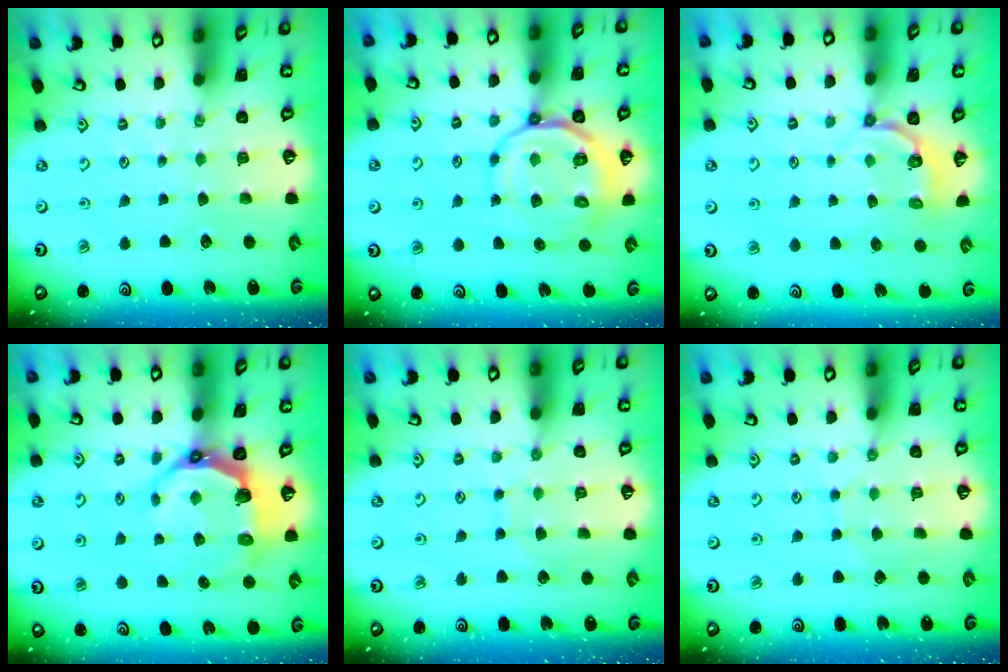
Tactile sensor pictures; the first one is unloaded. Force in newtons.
{"total": 11.6, "press": 11.3, "slide": 2.7}
{"total": 3.9, "press": 2.8, "slide": 2.7}
{"total": 7.9, "press": 6.3, "slide": 4.8}
{"total": 6.4, "press": 6.3, "slide": 0.5}
{"total": 2.6, "press": 2.6, "slide": 0.3}